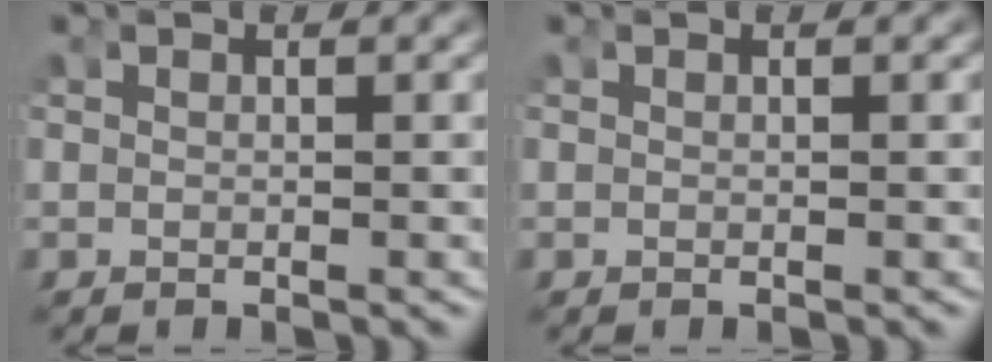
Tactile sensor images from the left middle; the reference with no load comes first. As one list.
[{"total": 0.0}]